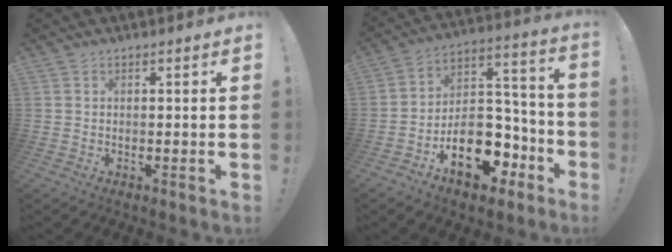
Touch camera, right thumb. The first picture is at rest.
{"total": 17.9, "force": [-9.1, 11.5, 10.2], "torque": [-0.126, 0.065, -0.139]}